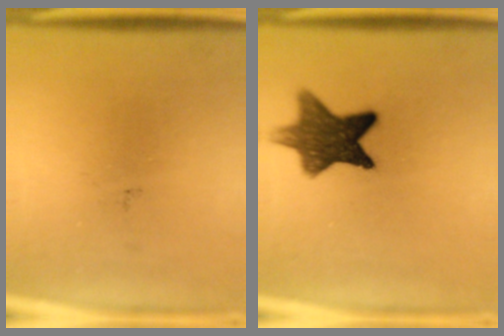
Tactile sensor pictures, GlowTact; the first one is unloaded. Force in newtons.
{"total": 10.4}